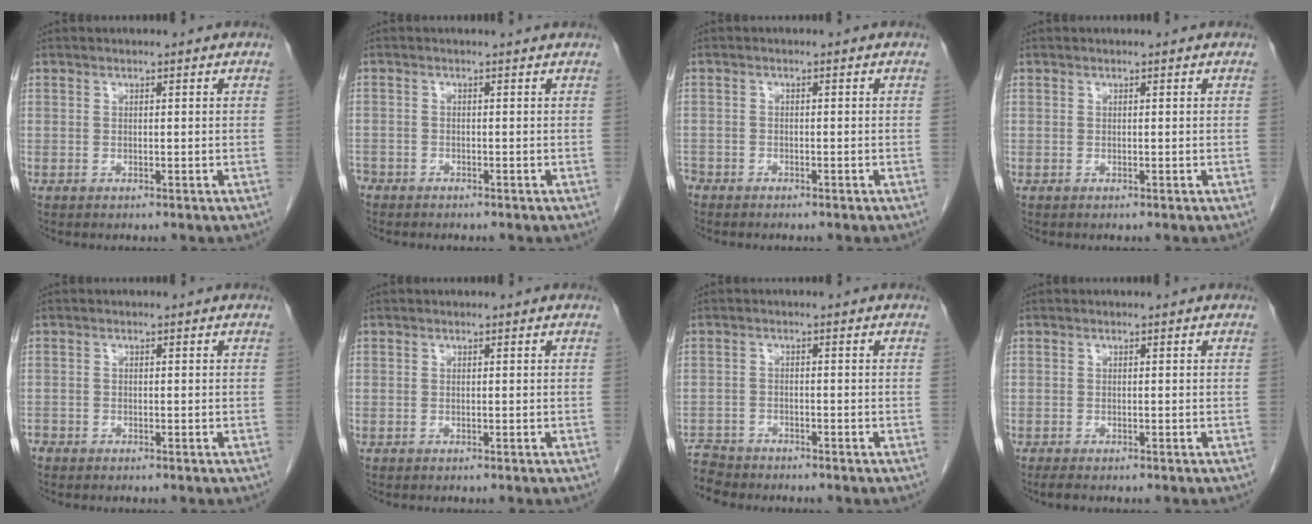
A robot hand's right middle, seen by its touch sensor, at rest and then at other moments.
{"total": 2.6, "force": [-1.7, 1.5, 1.1], "torque": [-0.020, 0.004, -0.023]}
{"total": 3.1, "force": [-2.7, 1.5, 0.6], "torque": [-0.017, 0.000, -0.047]}
{"total": 0.0}
{"total": 1.3, "force": [-1.1, 0.7, 0.2], "torque": [-0.011, -0.001, -0.021]}
{"total": 0.0}
{"total": 4.9, "force": [-4.8, 0.9, 0.0], "torque": [-0.002, -0.011, -0.090]}
{"total": 1.5, "force": [-1.1, 0.3, 0.8], "torque": [-0.022, -0.005, -0.016]}